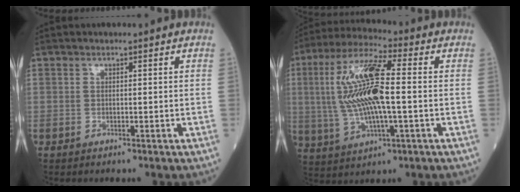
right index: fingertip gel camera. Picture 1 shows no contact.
{"total": 14.8, "force": [0.4, 3.0, 14.5], "torque": [-0.304, 0.013, 0.006]}